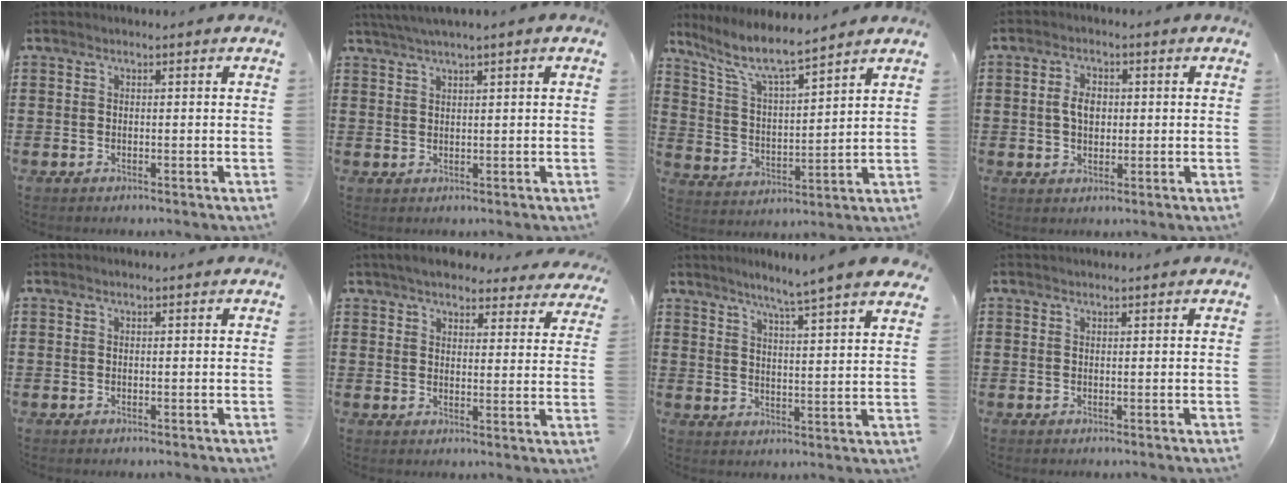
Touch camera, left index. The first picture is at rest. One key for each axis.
{"total": 2.2, "fx": 1.6, "fy": -0.2, "fz": 1.5, "tx": -0.030, "ty": 0.000, "tz": 0.030}
{"total": 7.8, "fx": 6.6, "fy": 0.6, "fz": 4.1, "tx": -0.107, "ty": -0.035, "tz": 0.112}
{"total": 3.8, "fx": 0.4, "fy": 2.5, "fz": 2.9, "tx": -0.054, "ty": 0.008, "tz": 0.003}
{"total": 0.0}
{"total": 5.4, "fx": 5.1, "fy": 0.8, "fz": 1.4, "tx": -0.048, "ty": -0.018, "tz": 0.092}
{"total": 5.5, "fx": 4.8, "fy": -1.4, "fz": 2.3, "tx": -0.064, "ty": -0.033, "tz": 0.077}
{"total": 0.6, "fx": 0.6, "fy": 0.0, "fz": 0.2, "tx": -0.005, "ty": -0.001, "tz": 0.012}